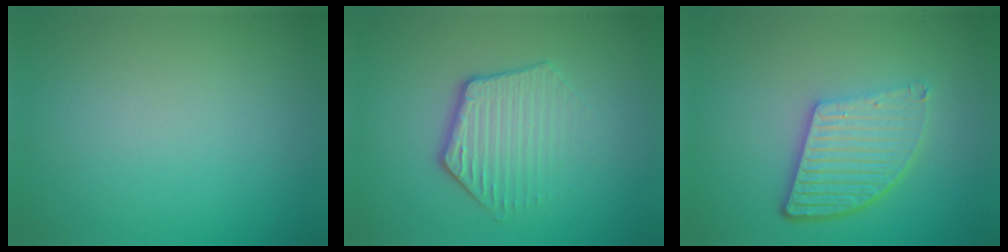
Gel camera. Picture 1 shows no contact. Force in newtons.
{"total": 3.9, "press": 3.0, "slide": 2.5}
{"total": 5.5, "press": 3.8, "slide": 4.0}